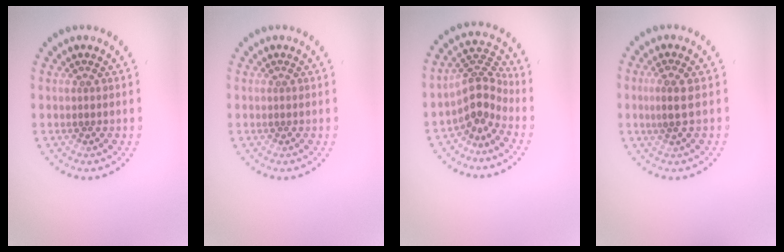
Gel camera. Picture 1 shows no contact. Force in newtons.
{"total": 0.0}
{"total": 3.7, "press": 2.6, "slide": 2.5}
{"total": 2.0, "press": 1.8, "slide": 1.0}